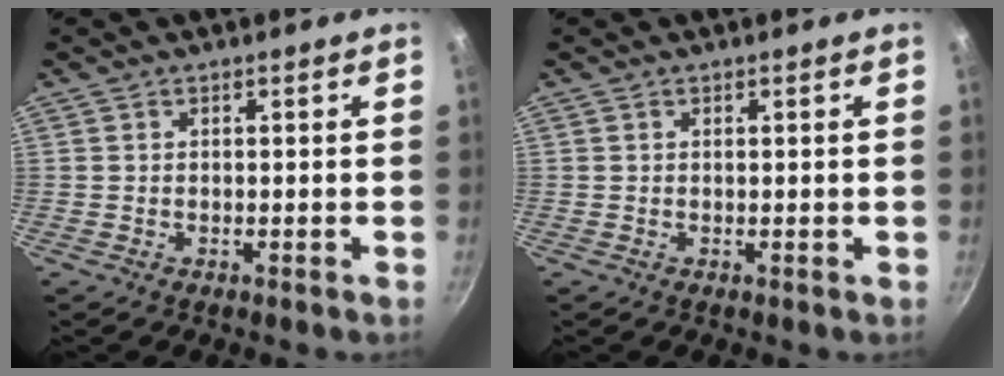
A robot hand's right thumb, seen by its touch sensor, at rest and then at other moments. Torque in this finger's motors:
{"motor_torque": [-0.14, -0.16, -0.48, 0.20, 0.02]}